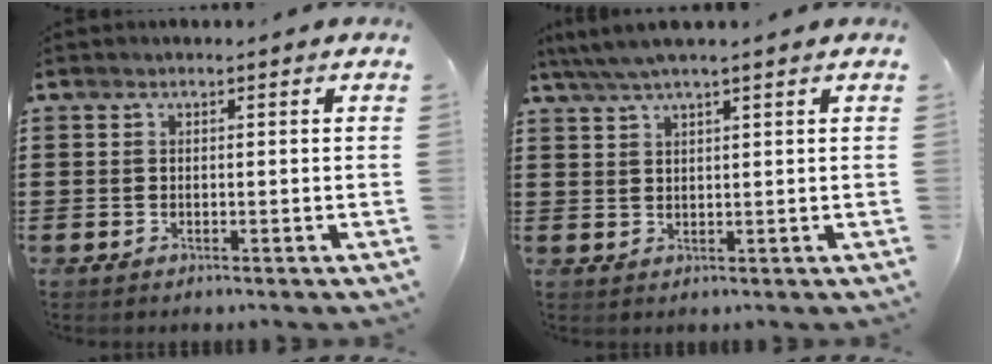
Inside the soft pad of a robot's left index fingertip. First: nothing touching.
{"total": 3.2, "force": [2.4, 0.1, 2.0], "torque": [-0.044, 0.002, 0.045]}